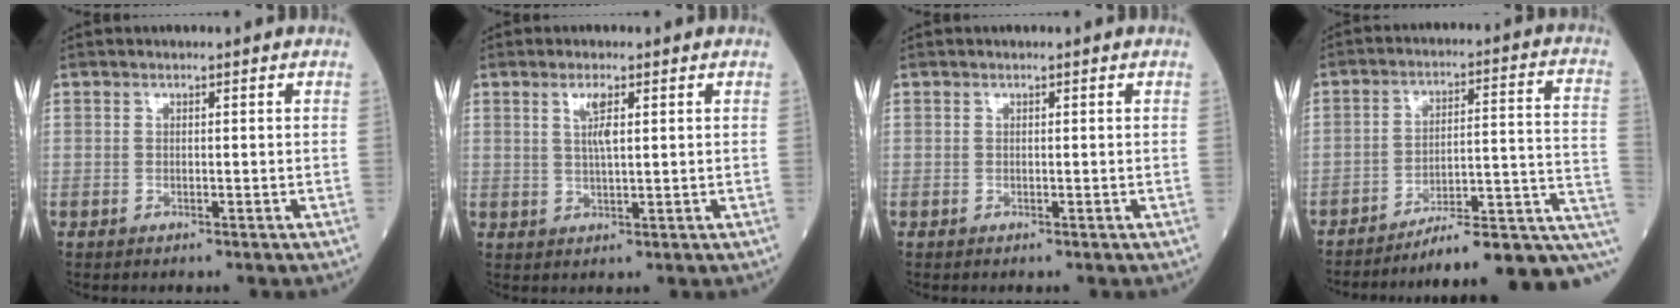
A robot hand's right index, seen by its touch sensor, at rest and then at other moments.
{"total": 3.2, "force": [1.2, 0.4, 2.9], "torque": [-0.059, 0.001, 0.023]}
{"total": 0.0}
{"total": 16.6, "force": [-12.1, 2.0, 11.1], "torque": [-0.093, 0.051, -0.167]}